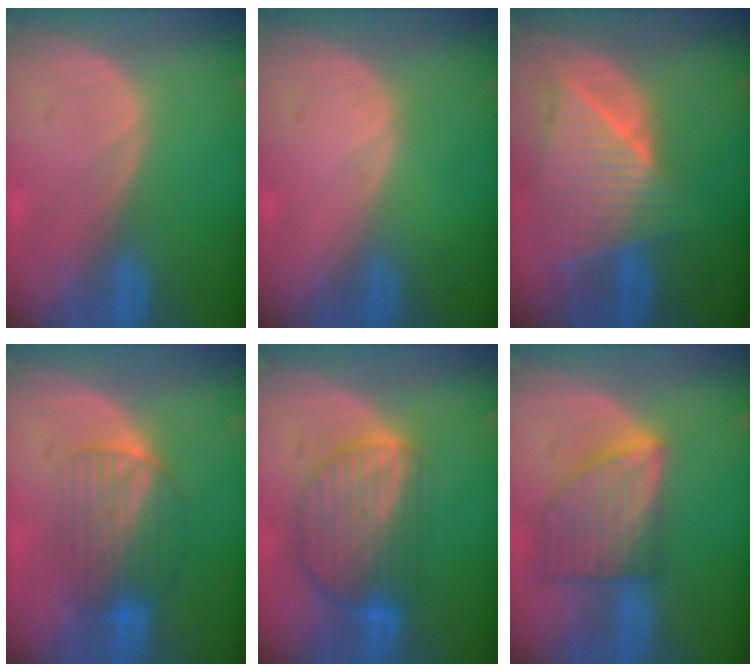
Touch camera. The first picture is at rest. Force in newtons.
{"total": 0.0}
{"total": 9.2, "press": 8.2, "slide": 4.2}
{"total": 6.4, "press": 6.3, "slide": 1.1}
{"total": 9.1, "press": 7.8, "slide": 4.7}
{"total": 8.1, "press": 7.4, "slide": 3.4}